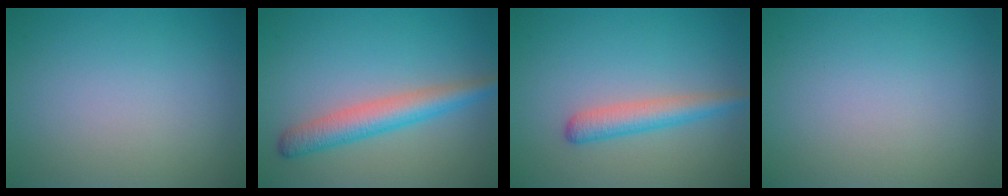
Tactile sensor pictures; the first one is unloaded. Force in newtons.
{"total": 4.1, "press": 4.1, "slide": 0.1}
{"total": 2.9, "press": 2.9, "slide": 0.1}
{"total": 0.0}